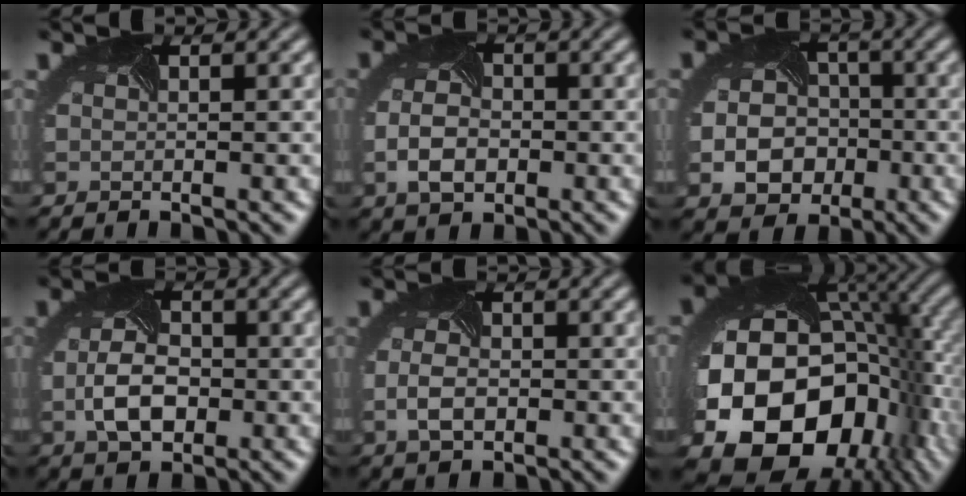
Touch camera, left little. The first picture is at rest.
{"total": 3.5, "force": [-1.3, 2.3, 2.3], "torque": [-0.060, -0.005, -0.019]}
{"total": 6.8, "force": [-2.3, 5.4, 3.3], "torque": [-0.049, -0.028, -0.025]}
{"total": 4.6, "force": [-1.1, 2.9, 3.4], "torque": [-0.082, -0.005, -0.015]}
{"total": 2.6, "force": [-1.1, 1.6, 1.7], "torque": [-0.047, -0.003, -0.014]}
{"total": 19.6, "force": [-4.4, 14.4, 12.6], "torque": [-0.257, -0.069, -0.036]}